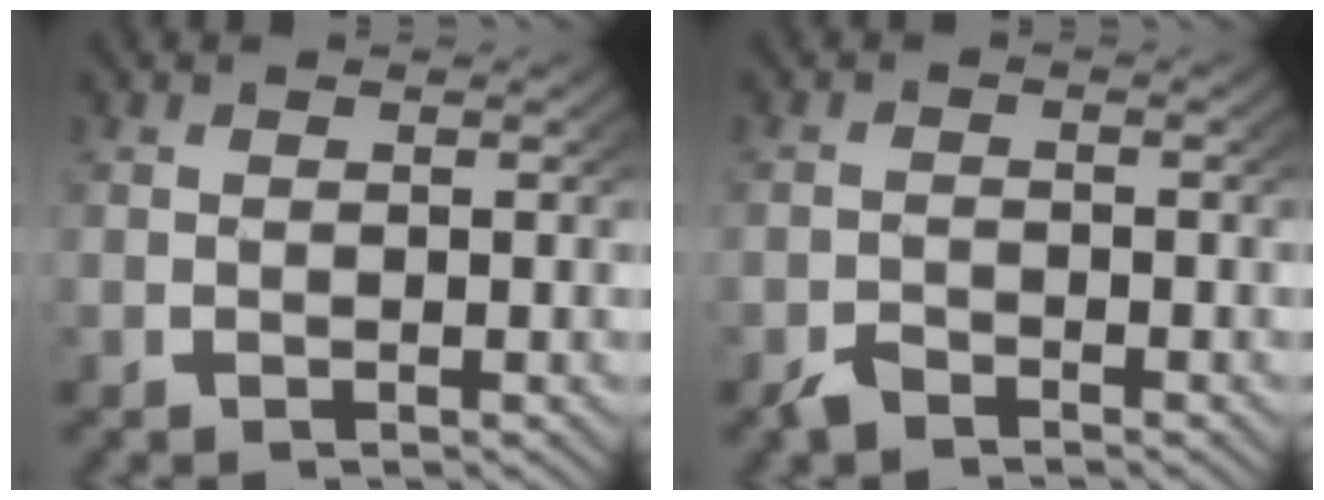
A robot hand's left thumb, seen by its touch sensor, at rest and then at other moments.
{"total": 1.6, "force": [-1.5, 0.5, 0.3], "torque": [-0.005, -0.006, -0.030]}